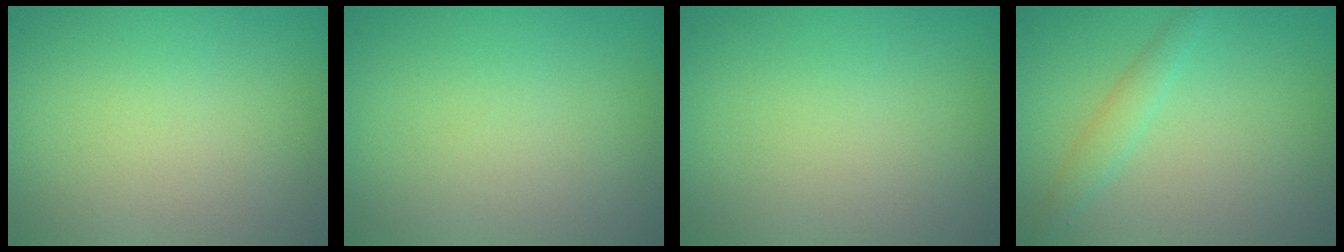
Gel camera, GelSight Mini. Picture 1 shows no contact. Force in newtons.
{"total": 0.0}
{"total": 0.0}
{"total": 1.6, "press": 1.6, "slide": 0.1}